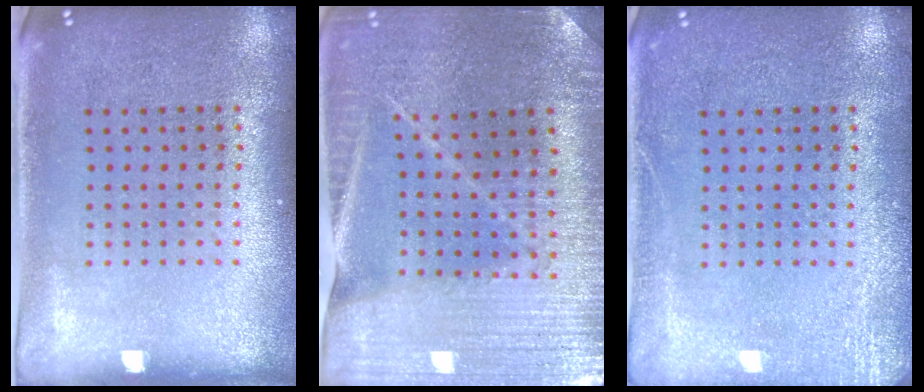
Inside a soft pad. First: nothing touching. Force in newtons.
{"total": 3.0, "press": 3.0, "slide": 0.3}
{"total": 2.8, "press": 2.7, "slide": 0.4}